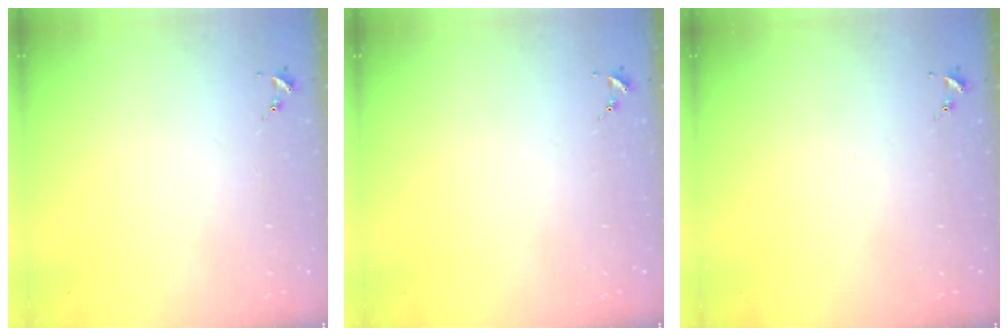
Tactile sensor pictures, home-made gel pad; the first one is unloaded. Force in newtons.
{"total": 0.0}
{"total": 0.0}